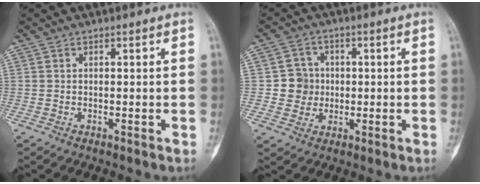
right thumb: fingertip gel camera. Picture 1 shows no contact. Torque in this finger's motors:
{"motor_torque": [0.88, 0.67, 0.49, -0.16, 0.05]}